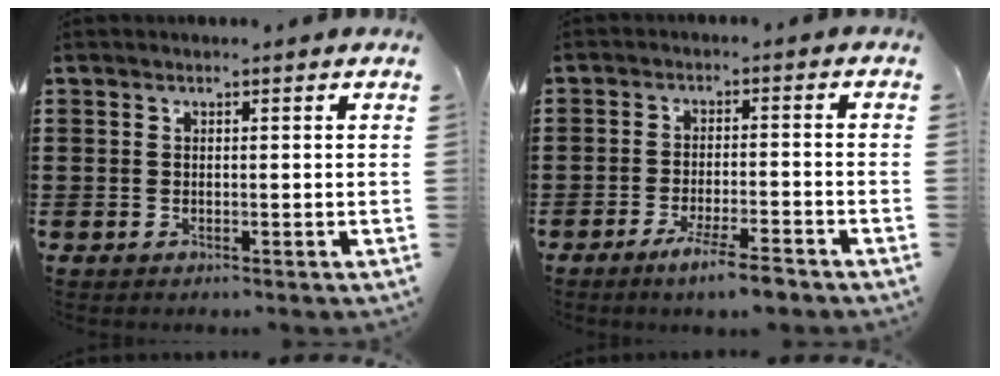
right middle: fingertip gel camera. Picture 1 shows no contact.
{"total": 5.2, "force": [-4.0, 0.2, 3.3], "torque": [-0.059, -0.007, -0.070]}